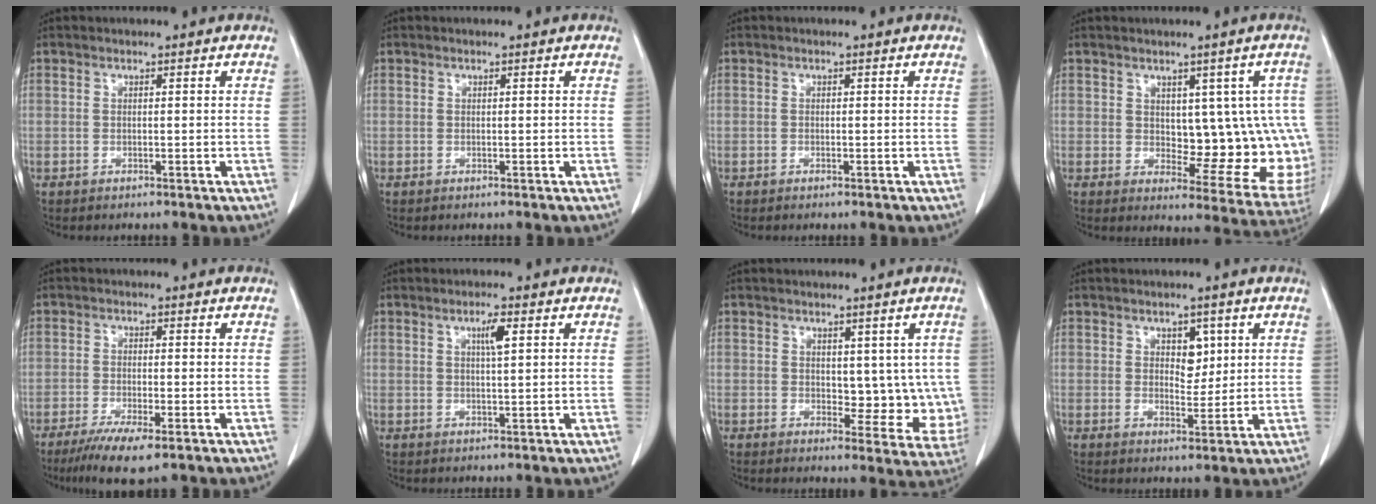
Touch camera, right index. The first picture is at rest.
{"total": 0.0}
{"total": 0.0}
{"total": 12.2, "force": [1.2, 6.1, 10.5], "torque": [-0.101, 0.006, 0.028]}
{"total": 6.5, "force": [-4.0, 0.8, 5.0], "torque": [-0.086, -0.016, -0.067]}
{"total": 2.8, "force": [1.1, 0.2, 2.6], "torque": [-0.045, -0.001, 0.018]}
{"total": 7.4, "force": [1.1, 4.2, 6.0], "torque": [-0.049, -0.007, 0.020]}
{"total": 3.9, "force": [1.5, 2.3, 2.7], "torque": [-0.037, 0.000, 0.026]}